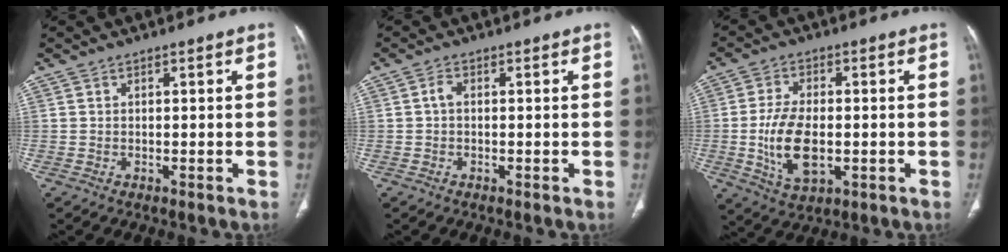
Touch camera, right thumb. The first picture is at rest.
{"total": 1.3, "force": [0.0, 0.8, 1.0], "torque": [-0.017, 0.003, -0.004]}
{"total": 10.2, "force": [-1.4, 5.5, 8.5], "torque": [-0.156, -0.004, -0.019]}